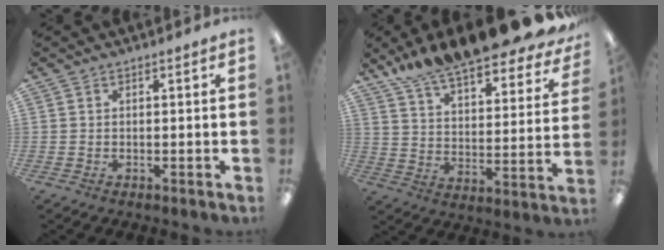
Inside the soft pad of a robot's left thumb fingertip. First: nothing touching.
{"total": 15.0, "force": [13.4, 2.6, 6.0], "torque": [-0.114, -0.106, 0.229]}